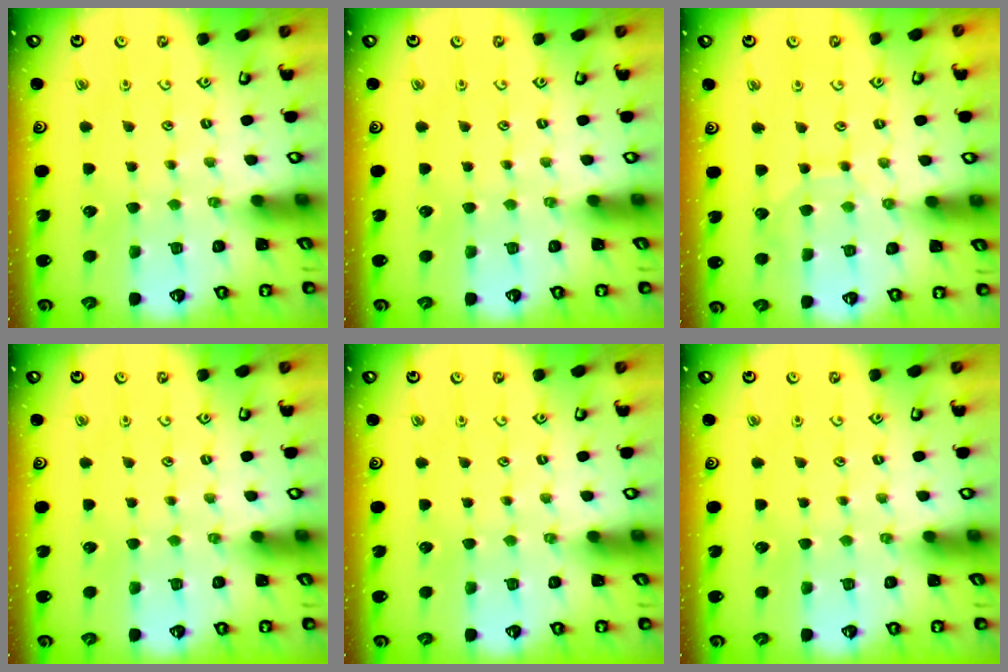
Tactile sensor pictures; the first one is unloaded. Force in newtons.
{"total": 0.0}
{"total": 6.8, "press": 6.8, "slide": 0.1}
{"total": 0.0}
{"total": 0.0}
{"total": 0.0}